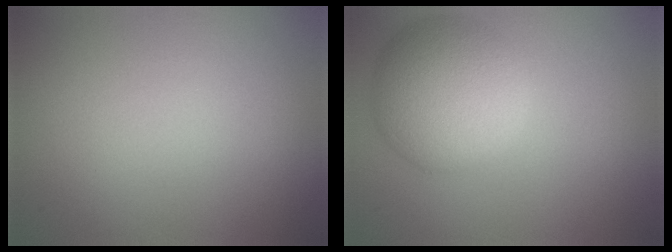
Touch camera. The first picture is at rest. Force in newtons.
{"total": 7.1, "press": 7.1, "slide": 0.4}